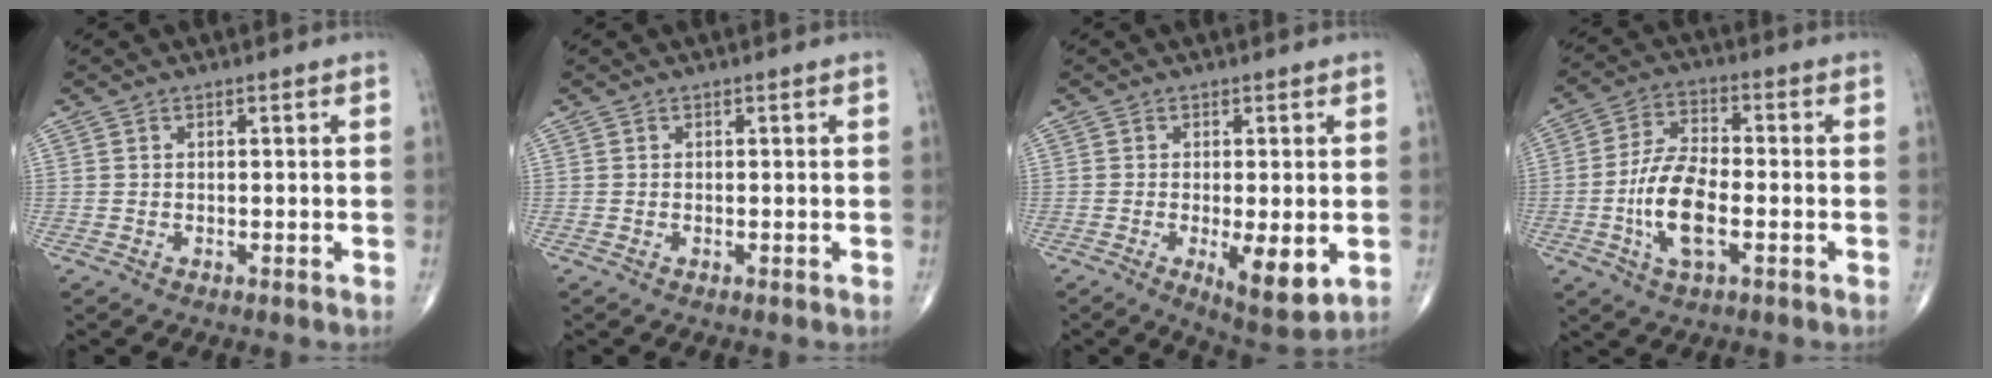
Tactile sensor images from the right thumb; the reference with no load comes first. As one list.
[{"total": 0.0}, {"total": 7.9, "force": [-1.8, 2.6, 7.3], "torque": [-0.111, -0.023, -0.024]}, {"total": 11.3, "force": [-2.8, 4.9, 9.8], "torque": [-0.193, 0.013, -0.057]}]